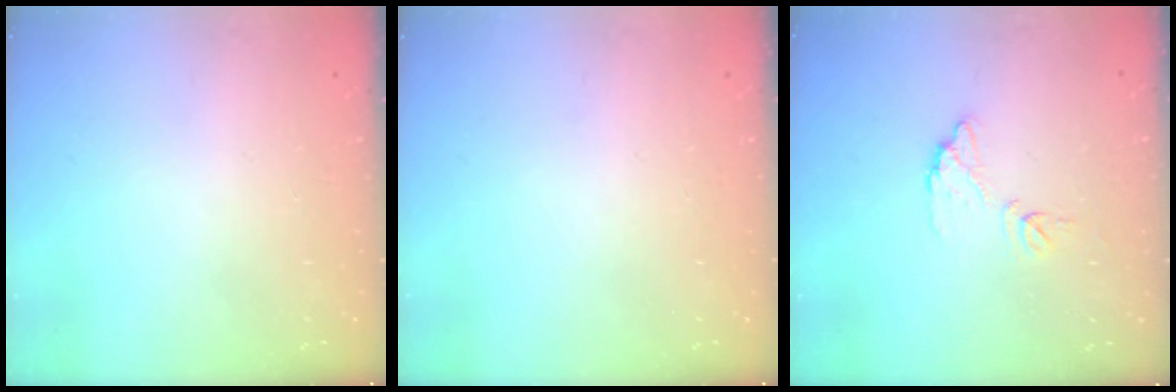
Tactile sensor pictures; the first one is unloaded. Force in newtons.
{"total": 0.0}
{"total": 7.2, "press": 7.2, "slide": 0.3}